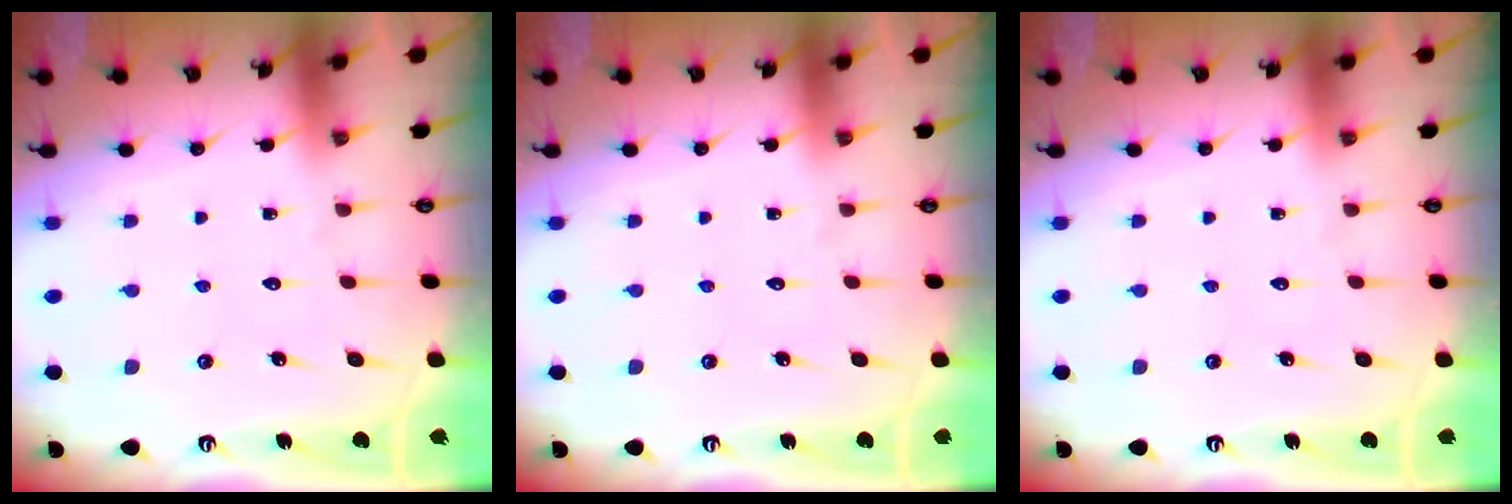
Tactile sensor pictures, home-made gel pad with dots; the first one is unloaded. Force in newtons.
{"total": 0.0}
{"total": 0.0}